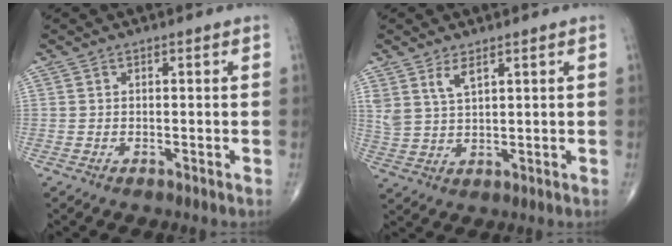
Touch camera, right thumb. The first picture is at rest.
{"total": 4.6, "force": [2.8, 1.8, 3.1], "torque": [-0.063, -0.015, 0.063]}